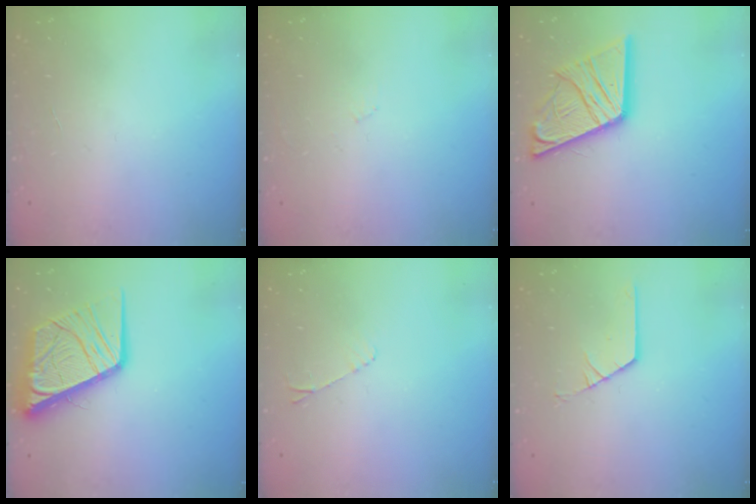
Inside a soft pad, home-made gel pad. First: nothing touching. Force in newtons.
{"total": 2.7, "press": 2.6, "slide": 0.4}
{"total": 20.1, "press": 20.0, "slide": 2.3}
{"total": 16.5, "press": 16.4, "slide": 2.0}
{"total": 4.4, "press": 4.3, "slide": 0.7}
{"total": 2.9, "press": 2.9, "slide": 0.2}